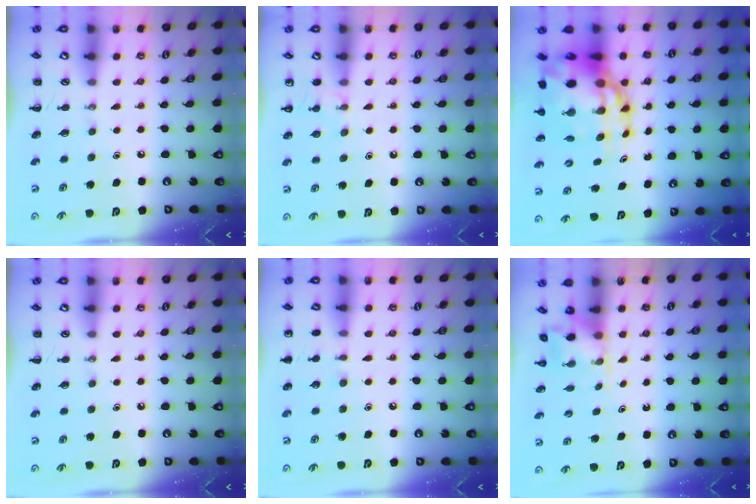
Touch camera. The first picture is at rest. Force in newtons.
{"total": 6.0, "press": 5.7, "slide": 1.8}
{"total": 18.9, "press": 18.1, "slide": 5.4}
{"total": 0.0}
{"total": 4.8, "press": 4.5, "slide": 1.6}
{"total": 2.5, "press": 2.5, "slide": 0.5}